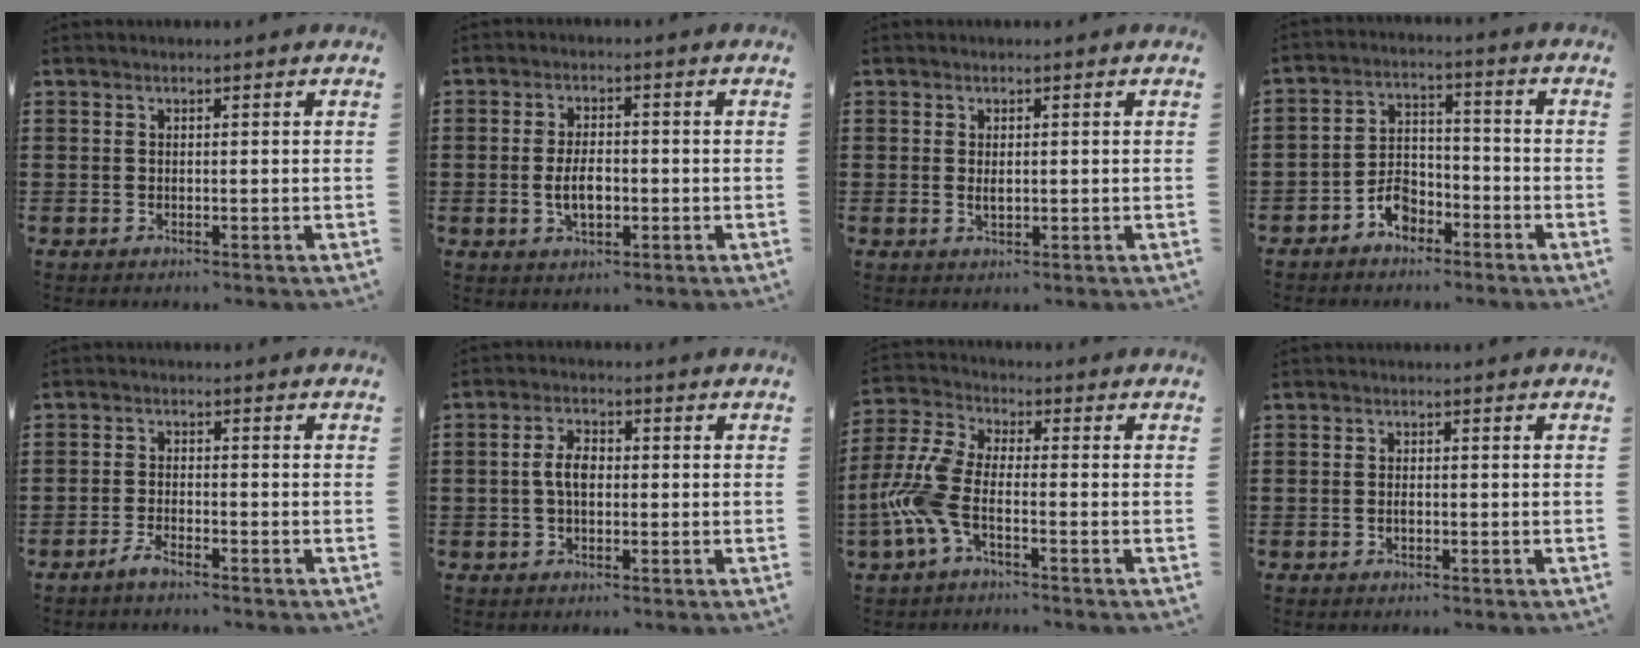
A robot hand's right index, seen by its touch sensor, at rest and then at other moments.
{"total": 4.5, "force": [-0.7, 2.3, 3.8], "torque": [-0.069, -0.001, -0.016]}
{"total": 1.5, "force": [0.1, 0.6, 1.4], "torque": [-0.028, 0.001, 0.003]}
{"total": 5.2, "force": [-3.5, 3.1, 2.2], "torque": [-0.046, 0.013, -0.068]}
{"total": 2.1, "force": [-1.8, 0.3, 1.1], "torque": [-0.028, 0.000, -0.037]}
{"total": 4.2, "force": [-0.1, 2.3, 3.5], "torque": [-0.076, 0.006, -0.006]}
{"total": 8.2, "force": [-3.0, 3.6, 6.7], "torque": [-0.185, -0.014, -0.065]}
{"total": 1.2, "force": [-0.3, 0.5, 1.0], "torque": [-0.020, 0.000, -0.005]}